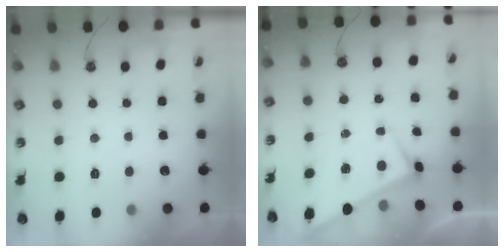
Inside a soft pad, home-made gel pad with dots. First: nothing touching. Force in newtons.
{"total": 2.7, "press": 2.7, "slide": 0.3}